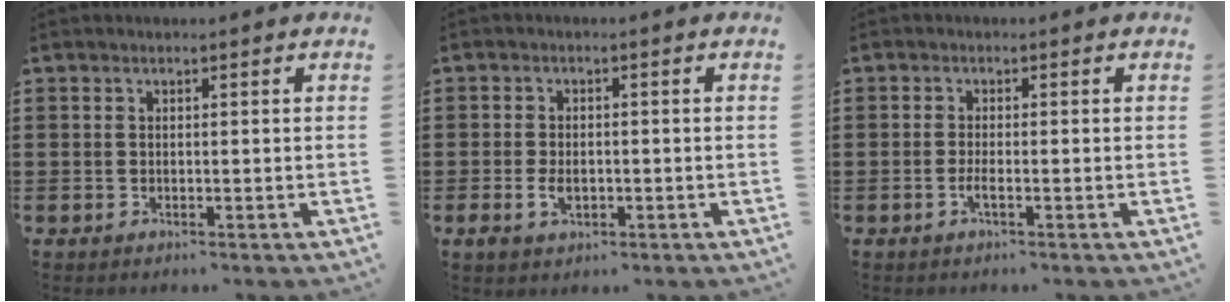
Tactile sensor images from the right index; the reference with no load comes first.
{"total": 2.6, "force": [-0.7, 1.6, 2.0], "torque": [-0.039, -0.002, -0.013]}
{"total": 1.7, "force": [-0.8, 0.1, 1.5], "torque": [-0.033, -0.004, -0.016]}